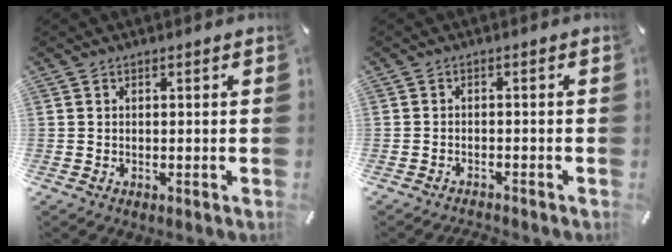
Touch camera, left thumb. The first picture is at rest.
{"total": 1.8, "force": [-1.8, 0.4, 0.3], "torque": [-0.008, 0.008, -0.037]}